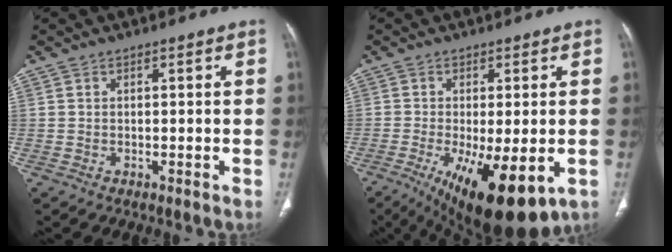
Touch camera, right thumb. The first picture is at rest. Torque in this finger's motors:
{"motor_torque": [0.44, 0.83, 0.22, -0.12, 0.34]}